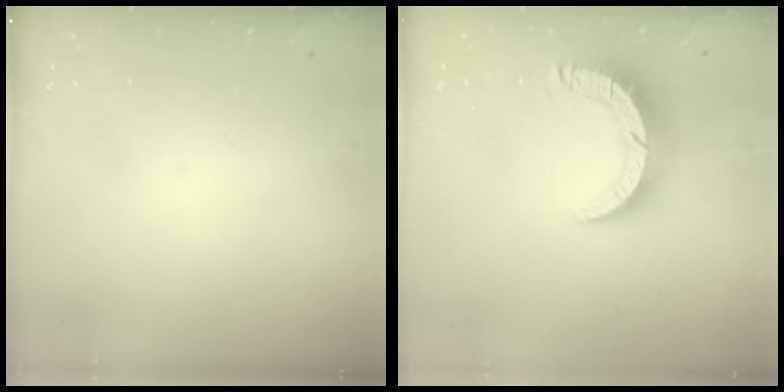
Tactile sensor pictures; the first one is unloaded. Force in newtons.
{"total": 9.3, "press": 9.2, "slide": 0.9}